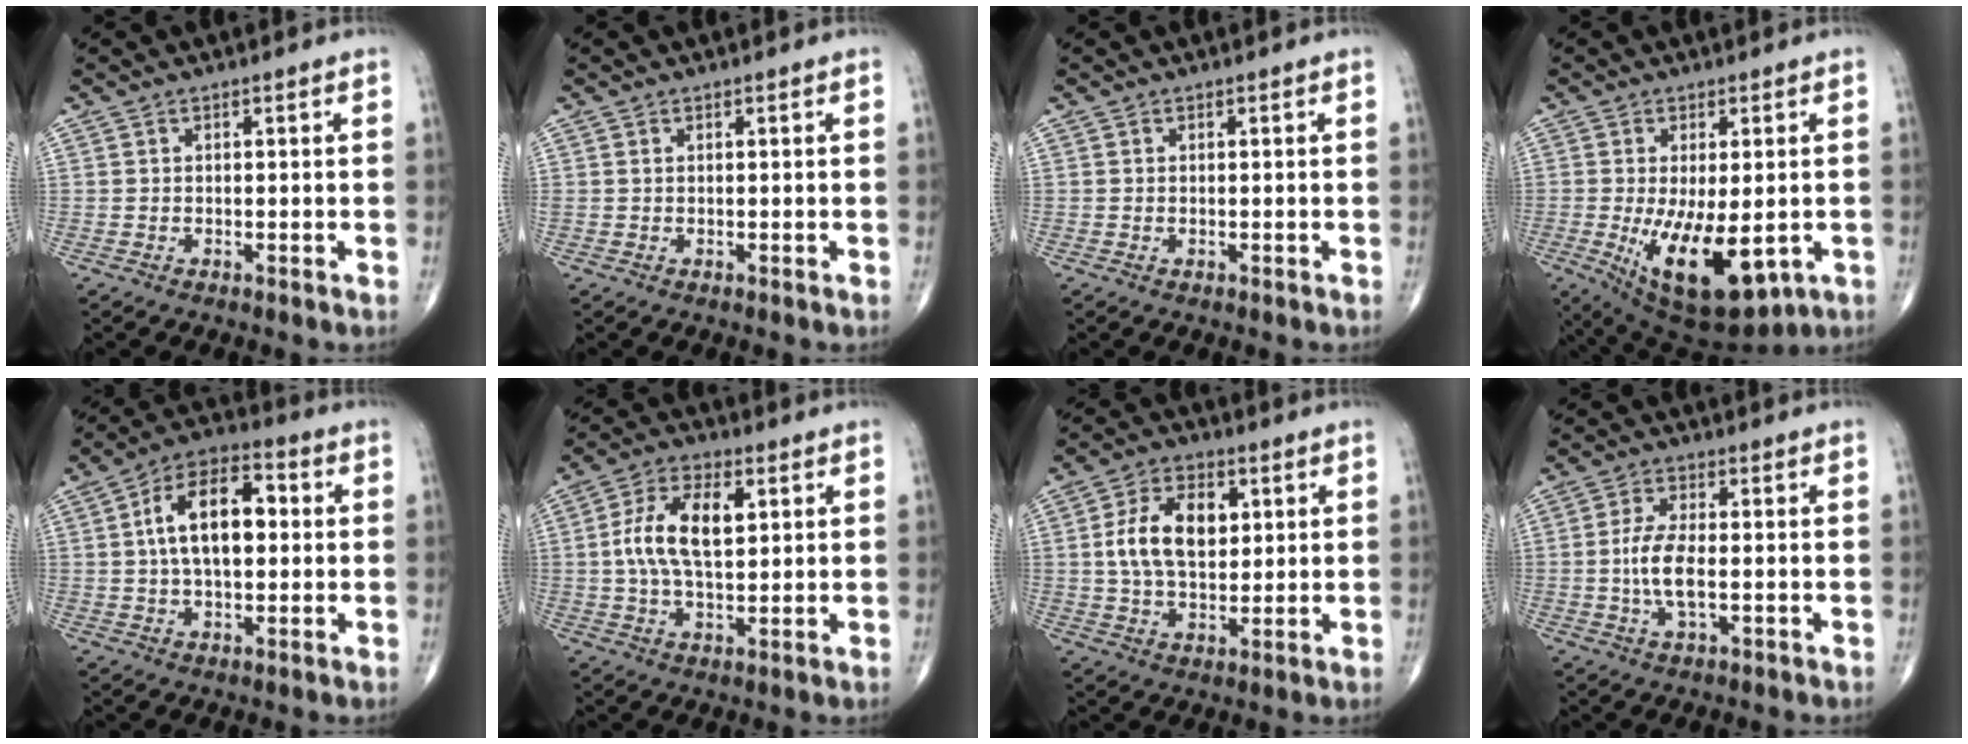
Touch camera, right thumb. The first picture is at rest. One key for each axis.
{"total": 0.0}
{"total": 0.0}
{"total": 15.5, "fx": -4.0, "fy": 6.9, "fz": 13.3, "tx": -0.224, "ty": -0.022, "tz": -0.038}
{"total": 13.8, "fx": 1.4, "fy": 7.5, "fz": 11.5, "tx": -0.185, "ty": 0.026, "tz": 0.015}
{"total": 11.7, "fx": 2.0, "fy": 5.9, "fz": 9.9, "tx": -0.184, "ty": 0.008, "tz": 0.034}
{"total": 11.9, "fx": 2.2, "fy": 7.3, "fz": 9.1, "tx": -0.146, "ty": 0.000, "tz": 0.038}
{"total": 7.1, "fx": -0.9, "fy": 2.9, "fz": 6.4, "tx": -0.139, "ty": 0.003, "tz": -0.019}